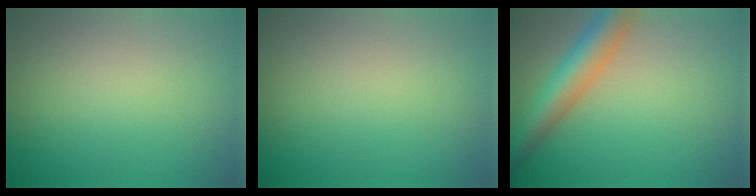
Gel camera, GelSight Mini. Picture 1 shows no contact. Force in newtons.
{"total": 0.0}
{"total": 5.3, "press": 5.3, "slide": 0.1}